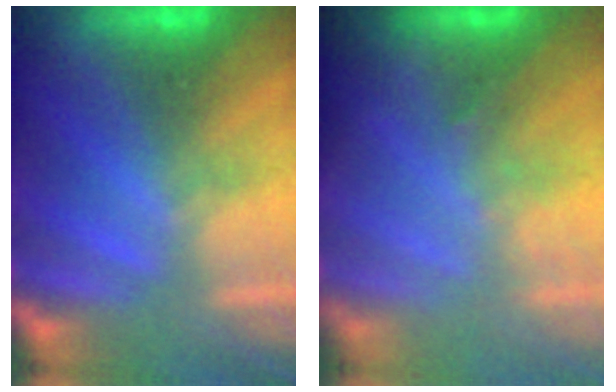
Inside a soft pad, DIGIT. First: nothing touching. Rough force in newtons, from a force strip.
{"total": 2.7}